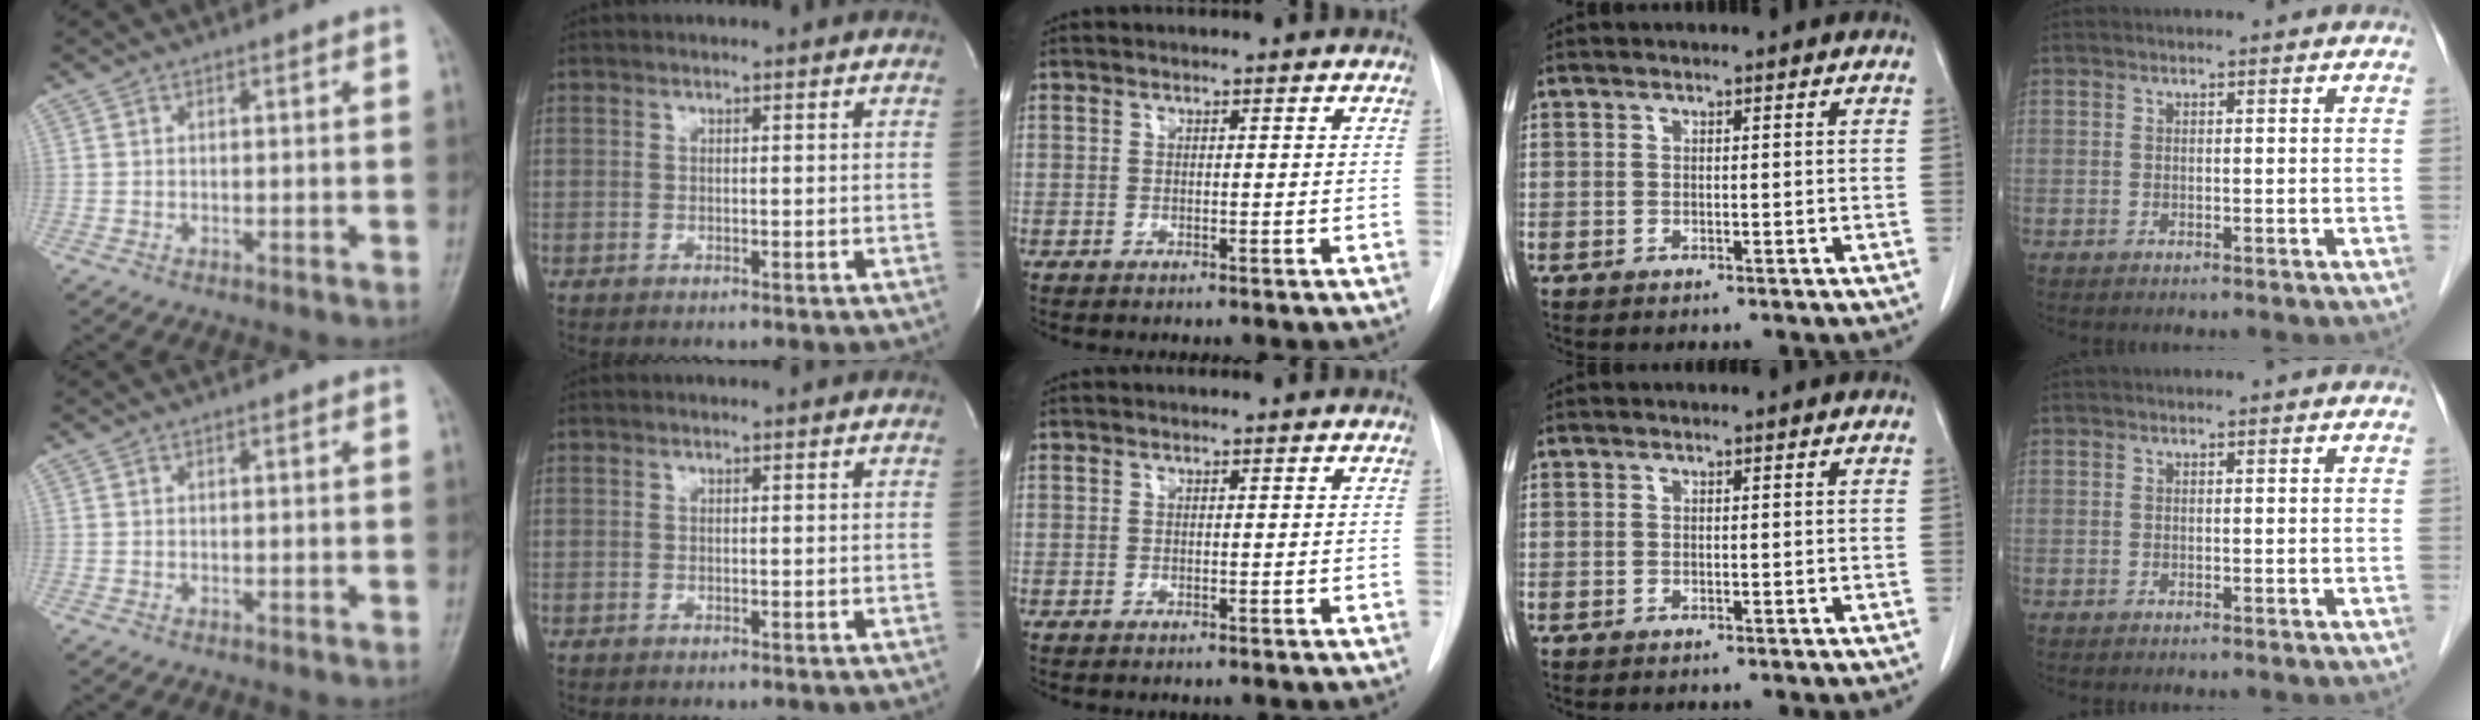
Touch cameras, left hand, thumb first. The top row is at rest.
{}